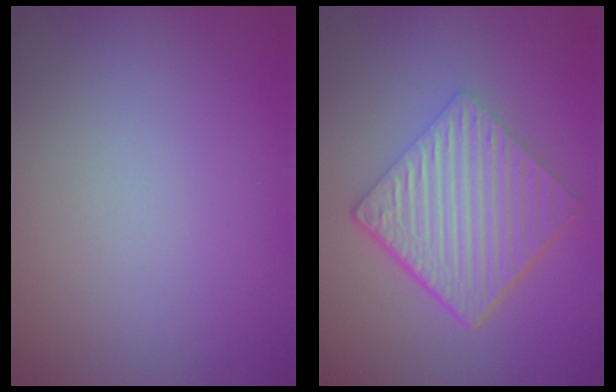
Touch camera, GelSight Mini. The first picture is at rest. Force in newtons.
{"total": 6.5, "press": 4.4, "slide": 4.7}